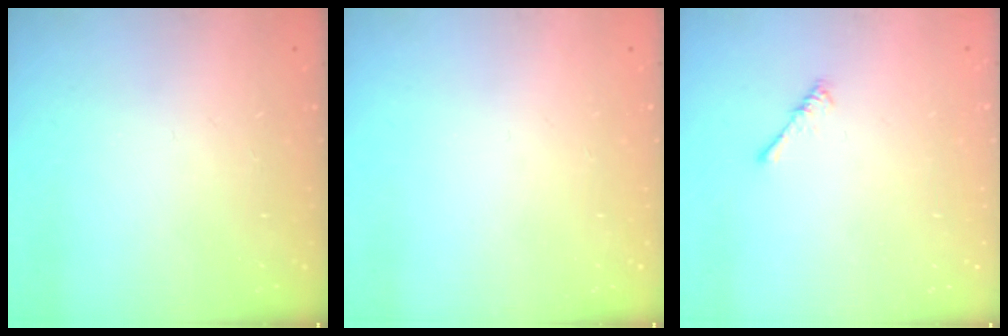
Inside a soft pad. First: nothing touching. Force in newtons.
{"total": 0.0}
{"total": 0.0}